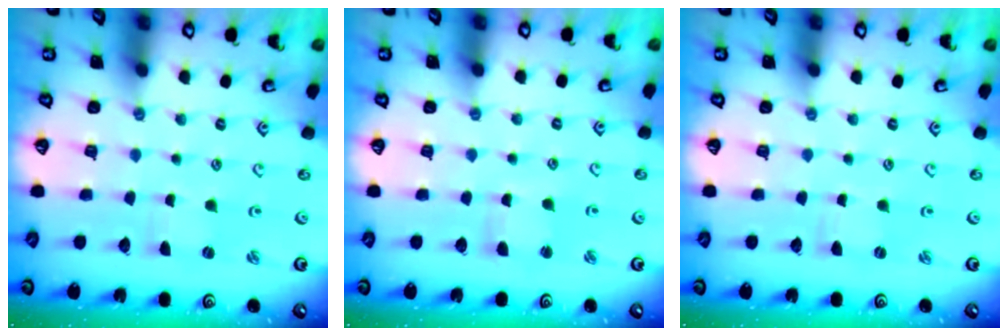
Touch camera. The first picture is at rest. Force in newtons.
{"total": 2.2, "press": 2.2, "slide": 0.3}
{"total": 0.0}